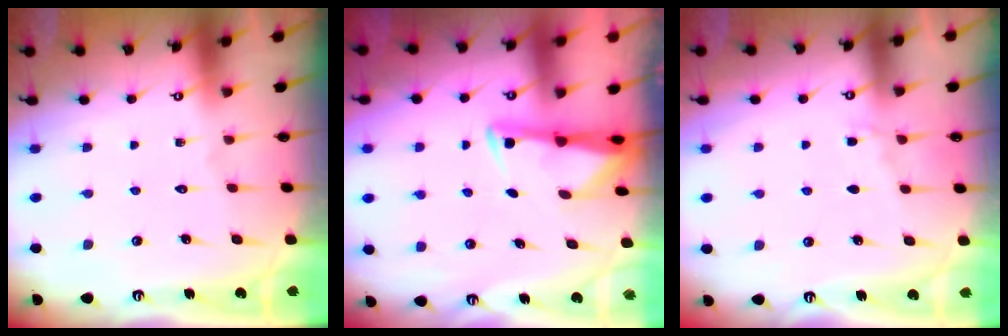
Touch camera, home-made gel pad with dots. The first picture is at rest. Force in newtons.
{"total": 3.5, "press": 3.5, "slide": 0.4}
{"total": 4.3, "press": 4.2, "slide": 0.5}